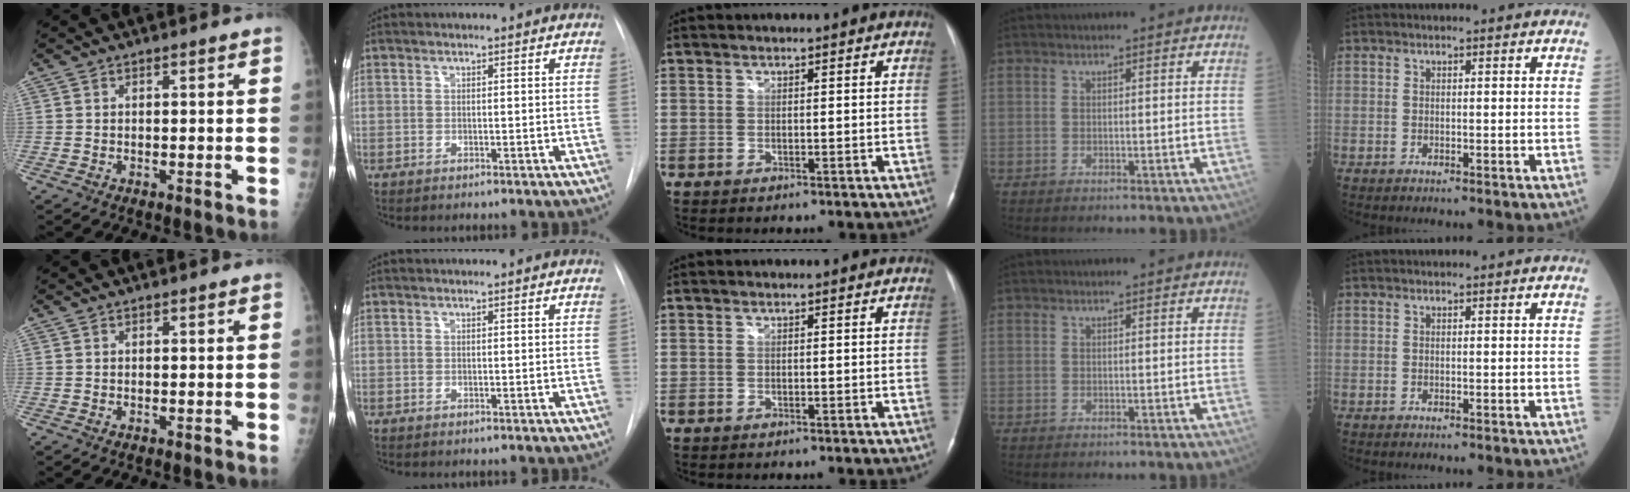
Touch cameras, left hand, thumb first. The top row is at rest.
{}